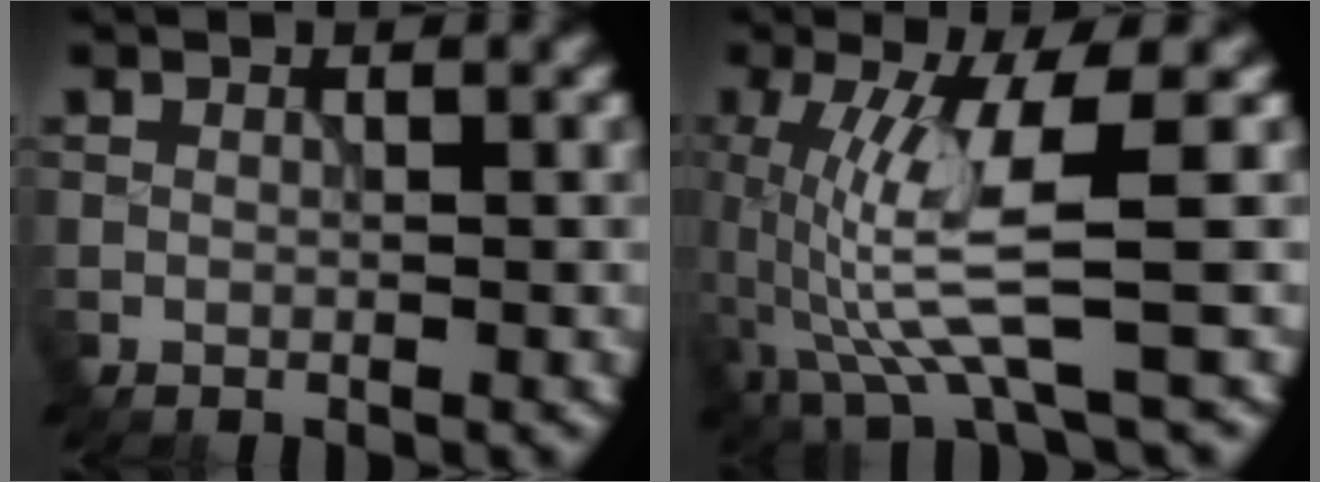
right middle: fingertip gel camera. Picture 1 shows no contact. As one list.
[{"total": 6.7, "force": [-1.0, 1.0, 6.5], "torque": [-0.138, -0.001, -0.018]}]